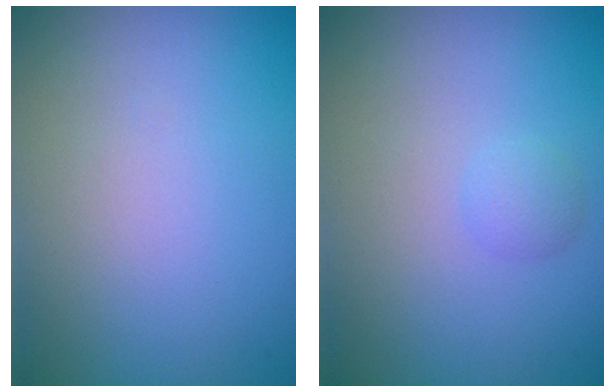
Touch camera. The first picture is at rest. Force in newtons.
{"total": 1.1, "press": 1.1, "slide": 0.0}